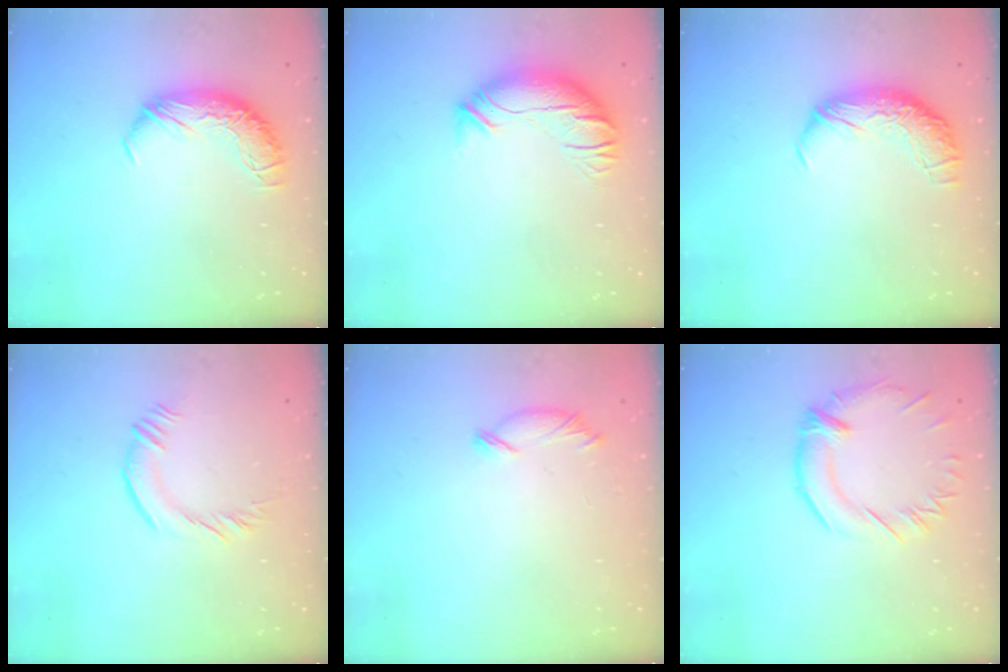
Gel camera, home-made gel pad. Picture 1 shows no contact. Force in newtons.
{"total": 2.5, "press": 0.8, "slide": 2.4}
{"total": 2.4, "press": 0.9, "slide": 2.2}
{"total": 1.8, "press": 1.6, "slide": 0.7}
{"total": 5.7, "press": 5.6, "slide": 0.8}
{"total": 1.5, "press": 0.5, "slide": 1.4}